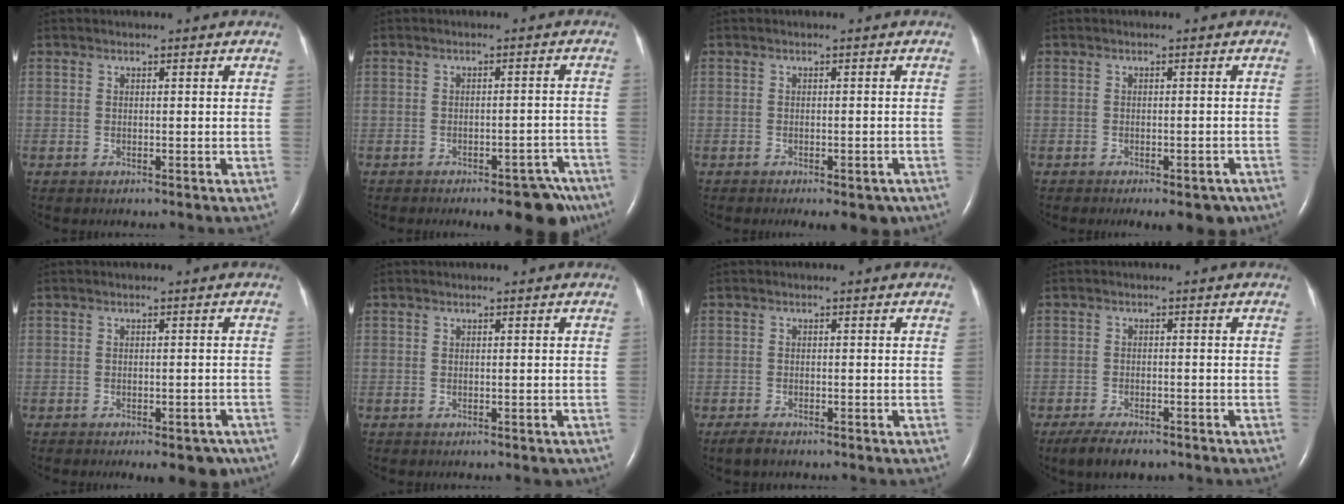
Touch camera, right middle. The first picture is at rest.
{"total": 8.3, "force": [-6.4, 2.8, 4.5], "torque": [-0.035, 0.015, -0.079]}
{"total": 5.4, "force": [-3.9, 2.2, 3.0], "torque": [-0.030, -0.002, -0.049]}
{"total": 6.2, "force": [-4.6, 2.6, 3.3], "torque": [-0.032, -0.001, -0.057]}
{"total": 7.0, "force": [-5.3, 2.9, 3.6], "torque": [-0.034, 0.001, -0.065]}
{"total": 1.0, "force": [-0.7, 0.4, 0.5], "torque": [-0.007, -0.002, -0.005]}
{"total": 1.8, "force": [-1.5, 0.6, 0.9], "torque": [-0.028, -0.005, -0.024]}
{"total": 5.6, "force": [-4.4, 1.7, 3.2], "torque": [-0.056, -0.009, -0.067]}